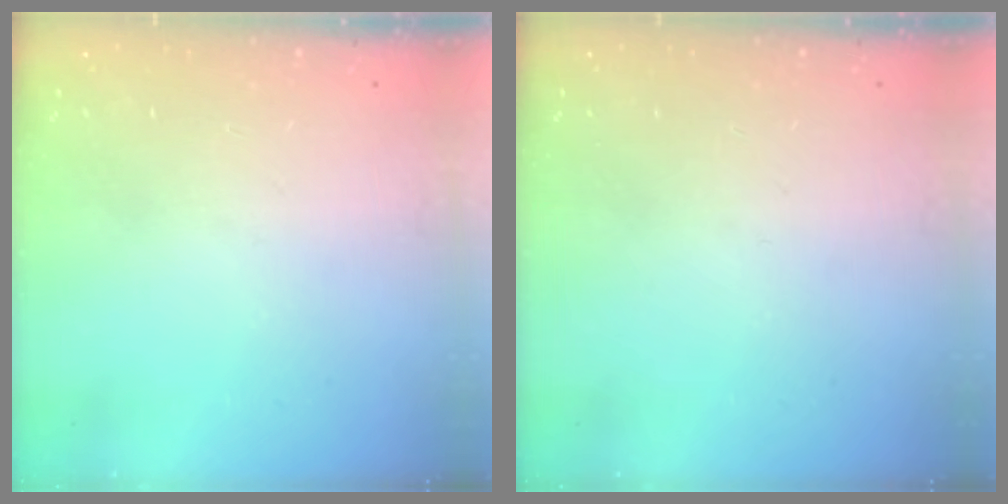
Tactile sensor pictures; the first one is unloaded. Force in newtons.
{"total": 0.0}